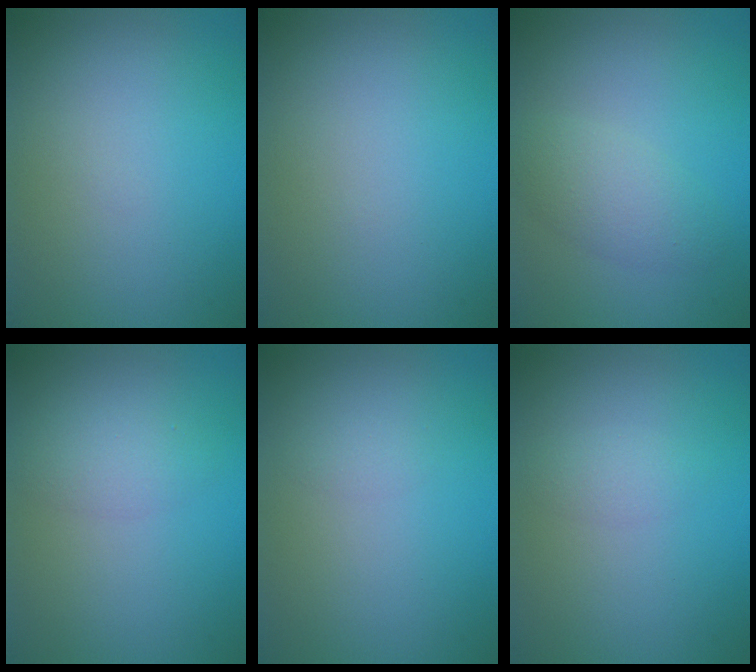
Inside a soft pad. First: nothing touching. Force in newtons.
{"total": 0.0}
{"total": 2.7, "press": 2.7, "slide": 0.1}
{"total": 1.8, "press": 1.8, "slide": 0.2}
{"total": 0.6, "press": 0.6, "slide": 0.0}
{"total": 1.2, "press": 1.2, "slide": 0.1}